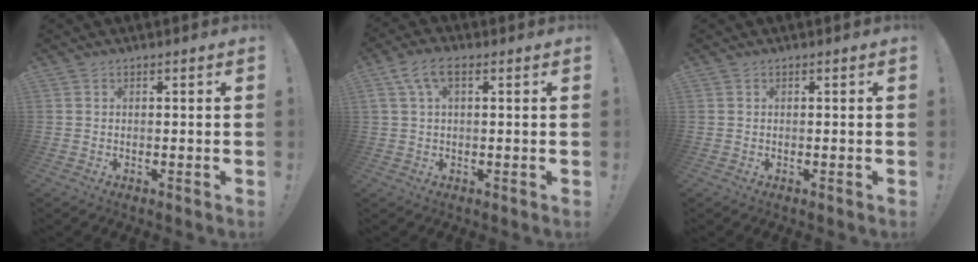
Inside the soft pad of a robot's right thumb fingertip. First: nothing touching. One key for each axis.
{"total": 6.6, "fx": 2.3, "fy": 3.1, "fz": 5.3, "tx": -0.096, "ty": 0.008, "tz": 0.047}
{"total": 0.0}